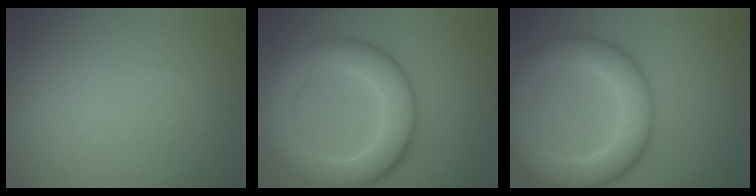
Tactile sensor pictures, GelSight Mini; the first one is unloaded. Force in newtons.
{"total": 8.3, "press": 8.3, "slide": 0.4}
{"total": 7.9, "press": 7.9, "slide": 0.1}